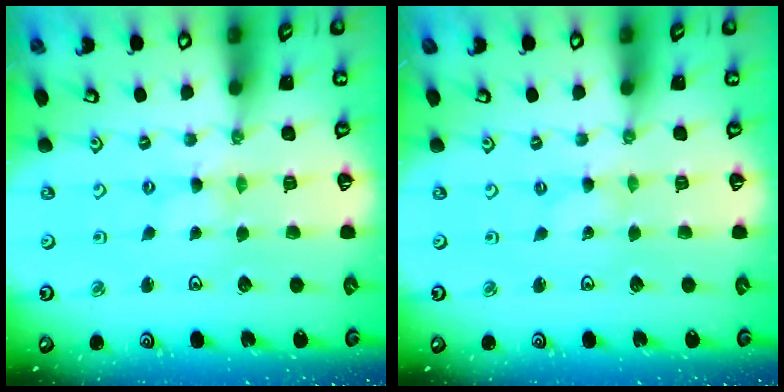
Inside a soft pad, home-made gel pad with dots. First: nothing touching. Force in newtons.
{"total": 0.0}